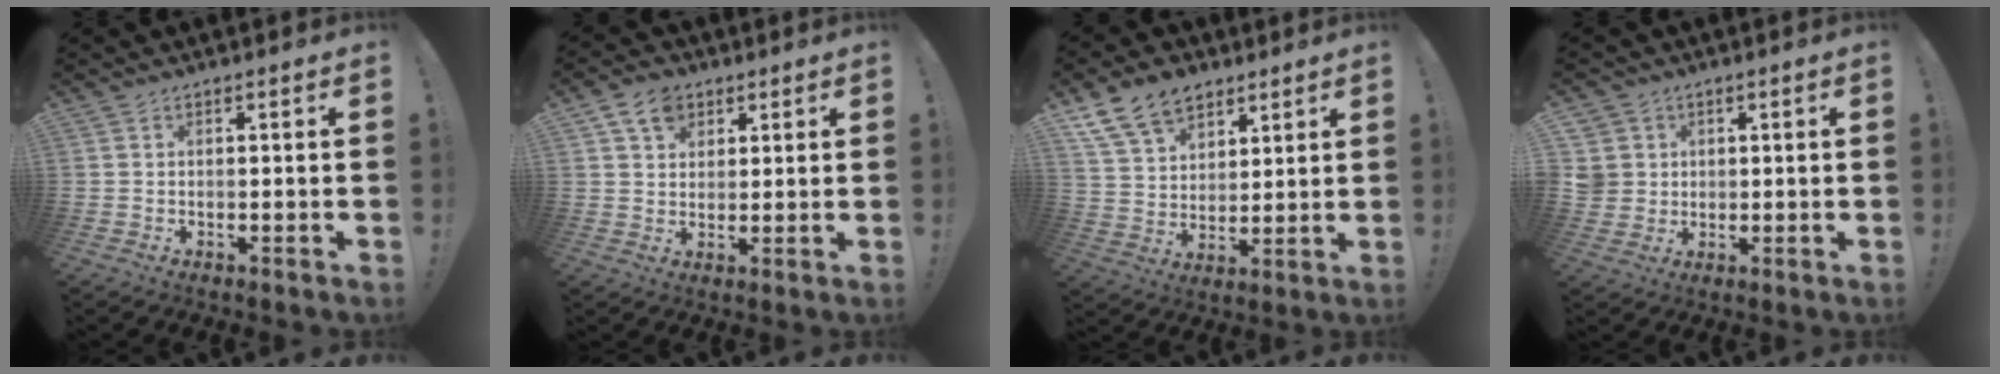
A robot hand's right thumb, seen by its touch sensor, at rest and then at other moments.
{"total": 7.7, "force": [4.0, 5.8, 3.1], "torque": [-0.045, -0.014, 0.077]}
{"total": 13.4, "force": [8.4, 8.9, 5.5], "torque": [-0.103, -0.044, 0.165]}
{"total": 5.5, "force": [1.4, 5.2, 1.1], "torque": [-0.021, -0.007, 0.029]}